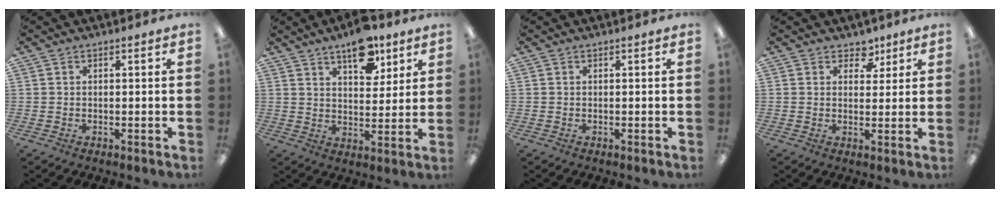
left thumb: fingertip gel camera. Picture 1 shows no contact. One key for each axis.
{"total": 11.7, "fx": 7.6, "fy": 5.7, "fz": 6.8, "tx": -0.078, "ty": -0.039, "tz": 0.127}
{"total": 0.0}
{"total": 4.9, "fx": 3.2, "fy": 3.4, "fz": 1.7, "tx": -0.011, "ty": -0.014, "tz": 0.053}